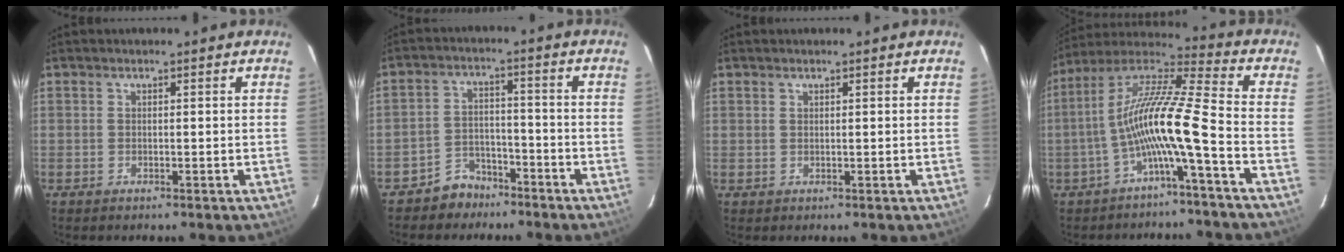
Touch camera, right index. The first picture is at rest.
{"total": 6.2, "force": [-4.9, 3.8, 0.7], "torque": [-0.024, 0.023, -0.078]}
{"total": 0.7, "force": [0.4, 0.6, 0.0], "torque": [0.002, 0.003, 0.006]}
{"total": 13.1, "force": [-4.4, 0.1, 12.3], "torque": [-0.235, 0.013, -0.090]}